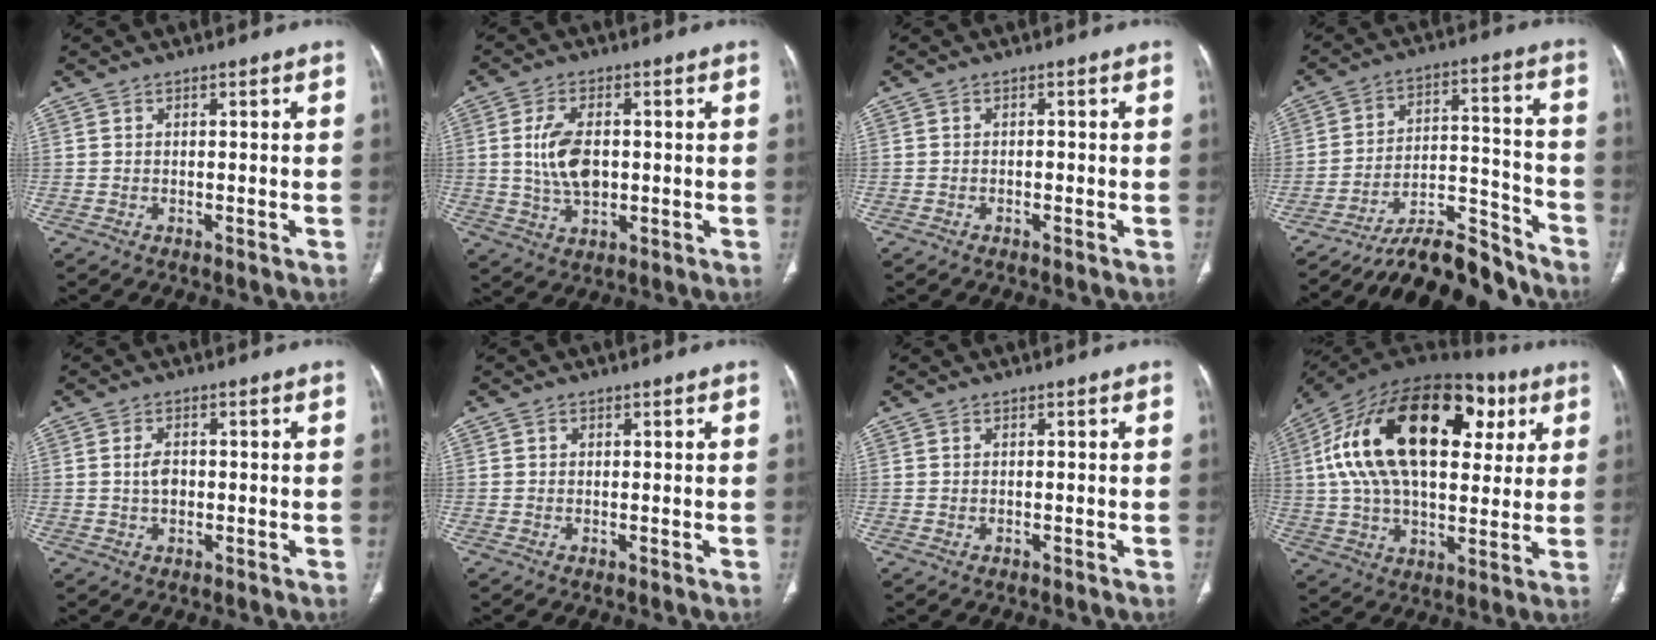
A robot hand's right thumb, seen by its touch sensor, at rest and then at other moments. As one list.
[{"total": 8.5, "force": [0.5, 4.9, 6.9], "torque": [-0.131, -0.002, 0.016]}, {"total": 0.7, "force": [-0.4, 0.3, 0.5], "torque": [-0.008, 0.003, -0.007]}, {"total": 14.5, "force": [-13.7, 3.3, 3.6], "torque": [-0.036, 0.119, -0.229]}, {"total": 3.1, "force": [0.0, 2.0, 2.4], "torque": [-0.042, 0.004, 0.001]}, {"total": 0.6, "force": [0.2, 0.5, 0.2], "torque": [0.001, 0.002, 0.003]}, {"total": 0.0}, {"total": 31.3, "force": [9.2, 17.2, 24.5], "torque": [-0.424, 0.039, 0.145]}]